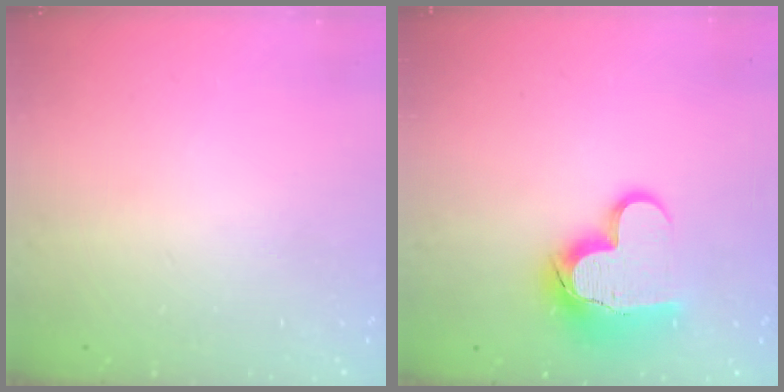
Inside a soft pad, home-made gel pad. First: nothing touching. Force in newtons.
{"total": 14.3, "press": 14.3, "slide": 1.1}